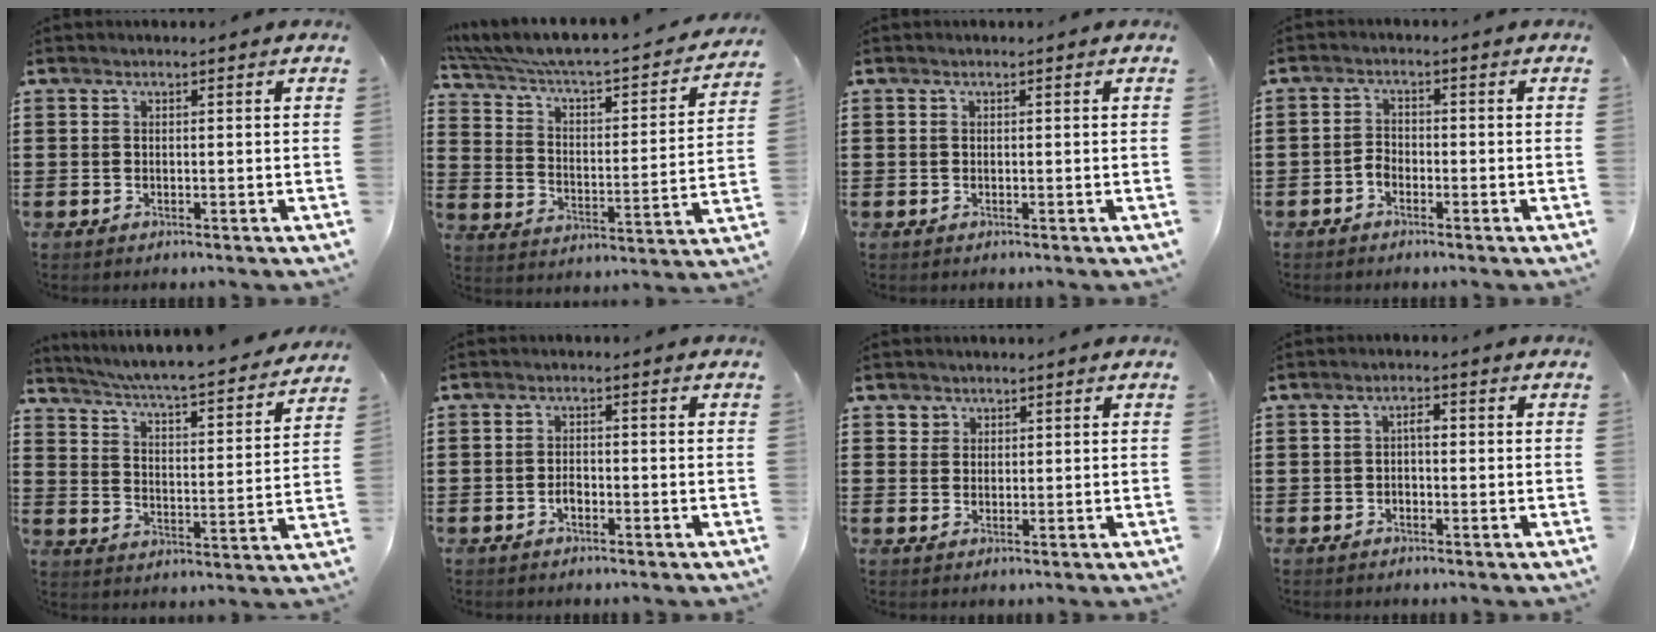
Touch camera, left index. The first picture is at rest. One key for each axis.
{"total": 4.0, "fx": 3.0, "fy": 1.4, "fz": 2.2, "tx": -0.062, "ty": -0.036, "tz": 0.043}
{"total": 0.0}
{"total": 1.8, "fx": -1.1, "fy": 1.0, "fz": 0.9, "tx": -0.022, "ty": 0.004, "tz": -0.024}
{"total": 4.3, "fx": 3.9, "fy": -0.6, "fz": 1.6, "tx": -0.054, "ty": -0.043, "tz": 0.055}
{"total": 1.6, "fx": -0.7, "fy": 0.7, "fz": 1.3, "tx": -0.026, "ty": -0.001, "tz": -0.013}
{"total": 1.8, "fx": 1.2, "fy": 1.3, "fz": 0.1, "tx": 0.000, "ty": 0.000, "tz": 0.022}
{"total": 2.0, "fx": -0.1, "fy": 0.9, "fz": 1.7, "tx": -0.036, "ty": 0.004, "tz": -0.003}